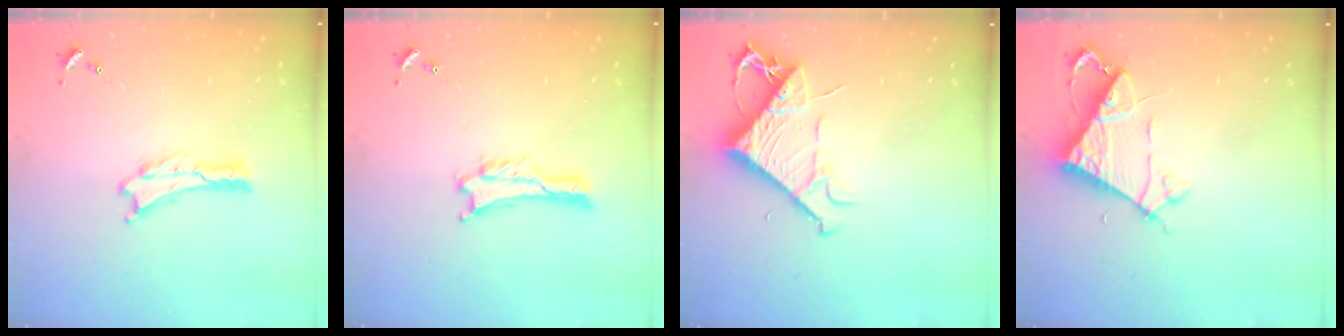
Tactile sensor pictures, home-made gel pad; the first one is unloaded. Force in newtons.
{"total": 1.0, "press": 1.0, "slide": 0.1}
{"total": 8.5, "press": 8.4, "slide": 1.1}
{"total": 7.1, "press": 7.0, "slide": 0.5}